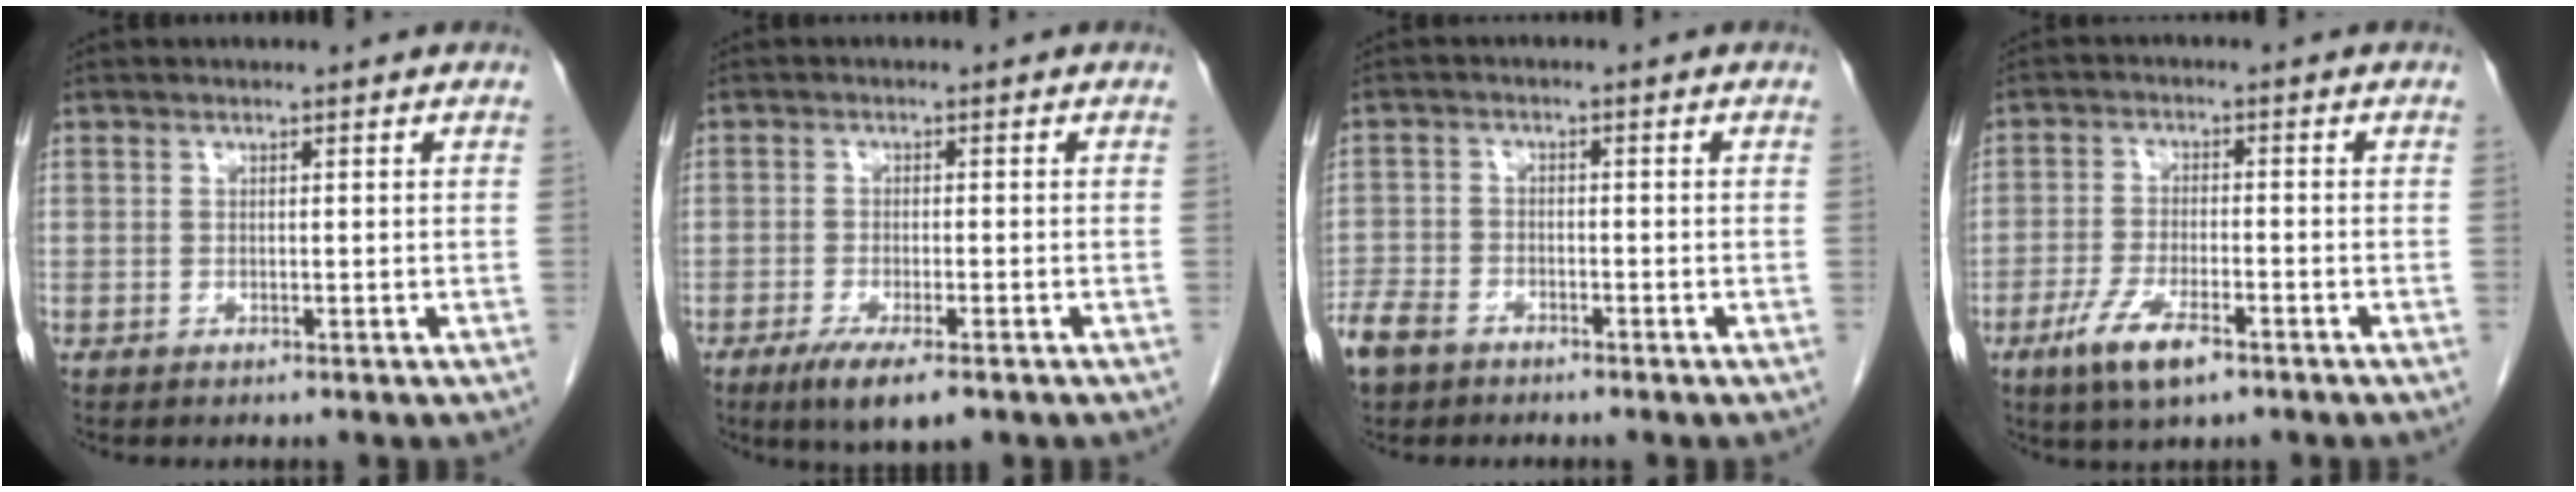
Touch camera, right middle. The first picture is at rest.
{"total": 6.4, "force": [-4.1, 1.2, 4.8], "torque": [-0.082, -0.016, -0.061]}
{"total": 6.1, "force": [-4.6, 3.3, 2.2], "torque": [-0.046, 0.001, -0.085]}
{"total": 8.9, "force": [-5.2, 1.5, 7.1], "torque": [-0.143, -0.019, -0.093]}